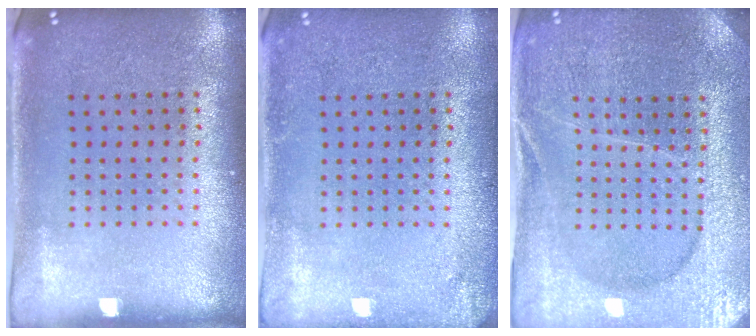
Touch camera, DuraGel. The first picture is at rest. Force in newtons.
{"total": 1.2, "press": 1.2, "slide": 0.0}
{"total": 4.0, "press": 3.9, "slide": 1.1}